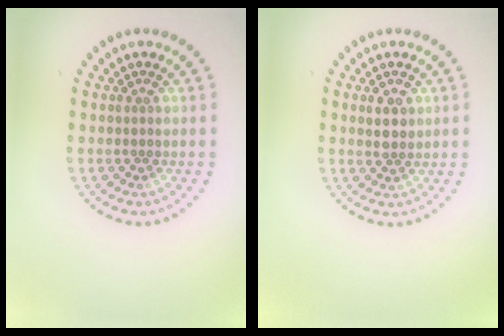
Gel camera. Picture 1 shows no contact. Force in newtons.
{"total": 2.1, "press": 2.0, "slide": 0.7}